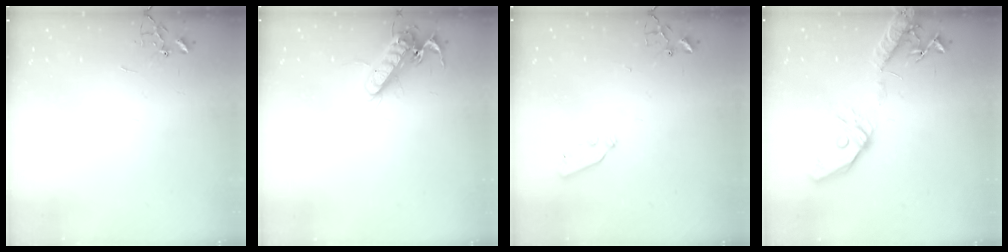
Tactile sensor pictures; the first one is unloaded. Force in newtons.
{"total": 13.8, "press": 13.7, "slide": 2.0}
{"total": 3.3, "press": 3.3, "slide": 0.4}
{"total": 15.4, "press": 15.2, "slide": 2.8}